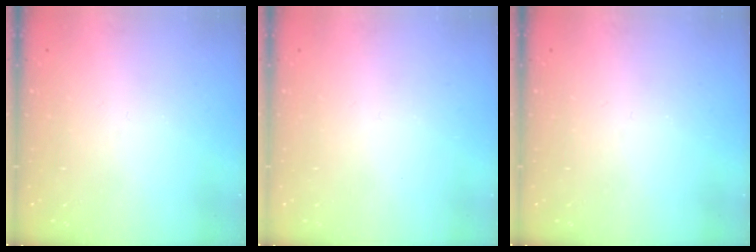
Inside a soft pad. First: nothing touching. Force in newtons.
{"total": 1.5, "press": 1.5, "slide": 0.1}
{"total": 0.0}